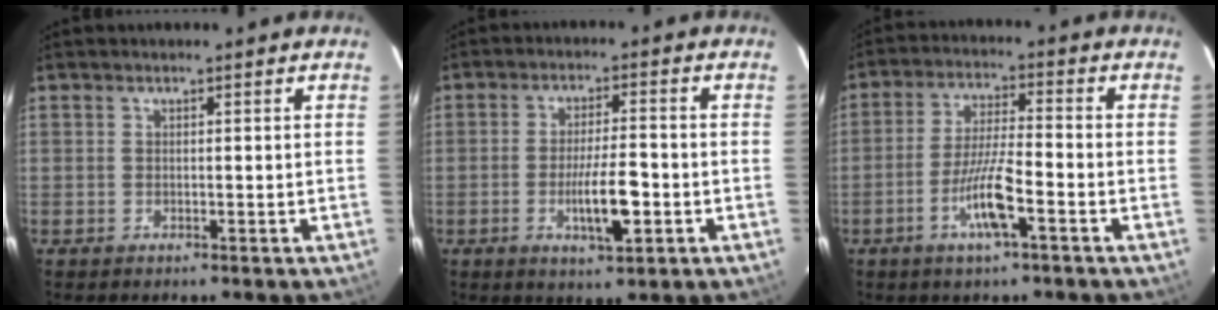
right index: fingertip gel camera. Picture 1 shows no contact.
{"total": 7.2, "force": [-2.2, 1.2, 6.8], "torque": [-0.117, -0.006, -0.036]}
{"total": 8.2, "force": [-3.5, 0.6, 7.4], "torque": [-0.145, -0.004, -0.066]}